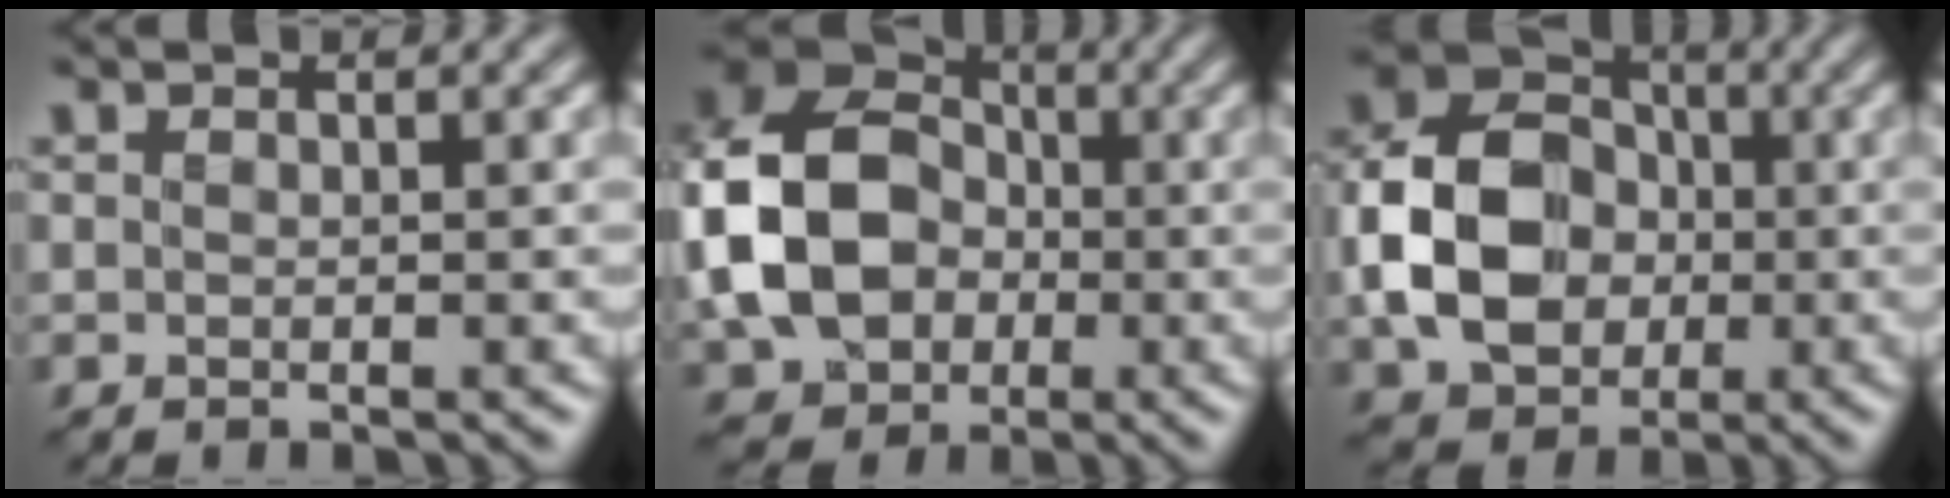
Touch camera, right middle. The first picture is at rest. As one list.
[{"total": 11.5, "force": [-1.3, 9.1, 6.9], "torque": [-0.157, 0.005, -0.038]}, {"total": 9.1, "force": [-1.1, 7.2, 5.5], "torque": [-0.113, 0.008, -0.030]}]